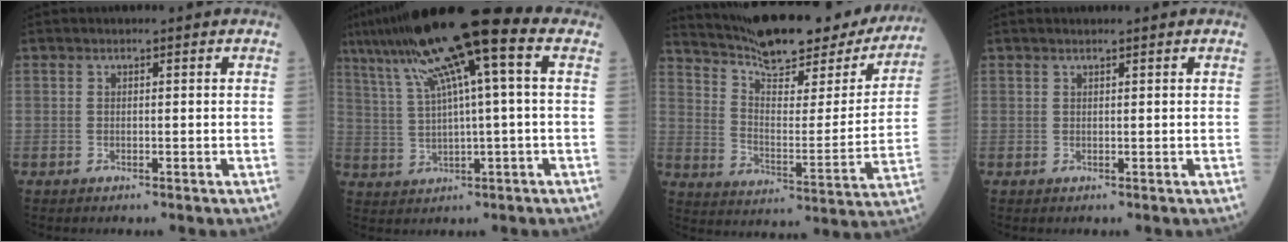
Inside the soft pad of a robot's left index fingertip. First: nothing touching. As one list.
[{"total": 14.3, "force": [6.7, 0.4, 12.6], "torque": [-0.226, 0.036, 0.115]}, {"total": 25.4, "force": [22.1, 6.0, 11.0], "torque": [-0.174, -0.022, 0.301]}, {"total": 1.0, "force": [0.8, -0.2, 0.5], "torque": [-0.009, 0.005, 0.017]}]